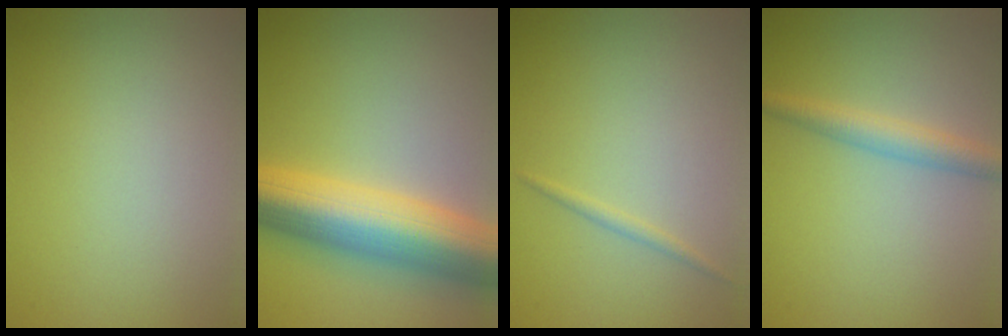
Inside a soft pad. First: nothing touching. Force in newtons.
{"total": 10.8, "press": 10.8, "slide": 0.2}
{"total": 0.8, "press": 0.8, "slide": 0.0}
{"total": 2.7, "press": 2.7, "slide": 0.1}